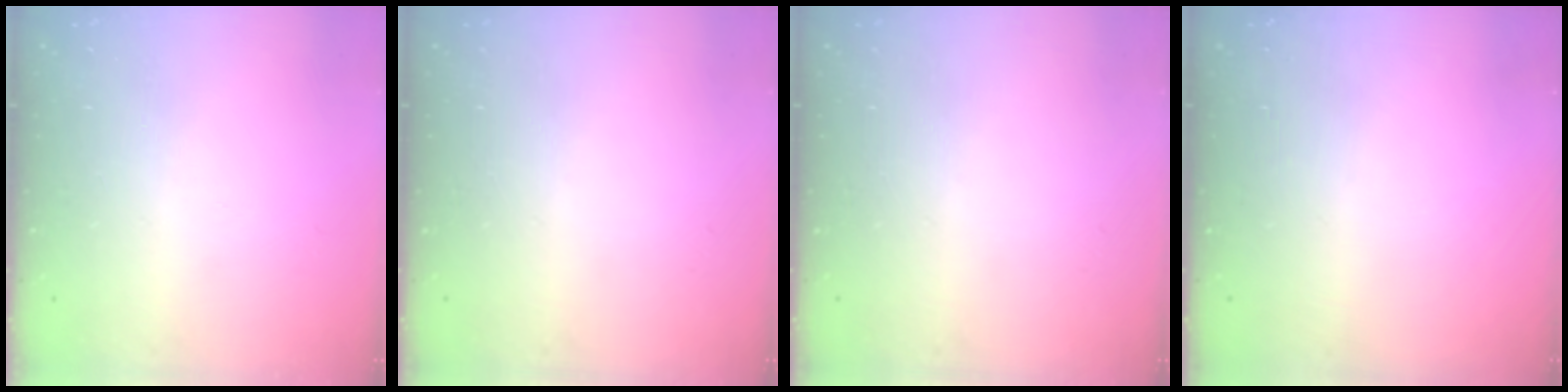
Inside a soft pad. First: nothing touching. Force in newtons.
{"total": 0.0}
{"total": 0.0}
{"total": 0.0}